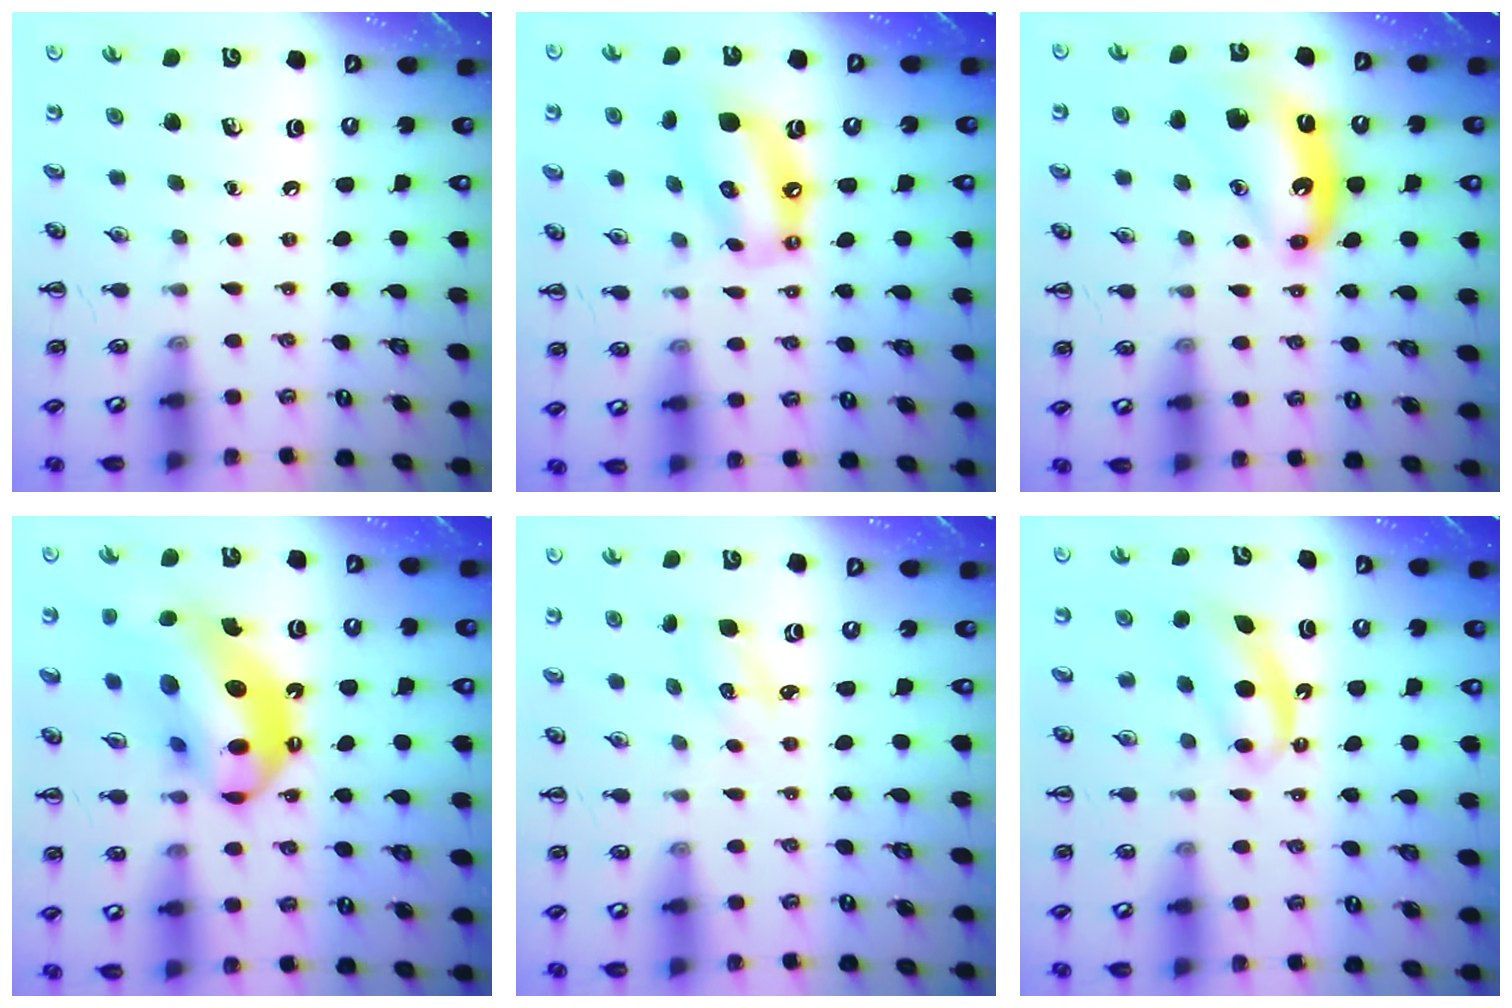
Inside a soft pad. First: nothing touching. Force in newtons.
{"total": 11.1, "press": 10.7, "slide": 2.9}
{"total": 11.5, "press": 11.4, "slide": 1.2}
{"total": 20.3, "press": 19.6, "slide": 5.5}
{"total": 2.5, "press": 2.4, "slide": 0.7}
{"total": 5.2, "press": 5.1, "slide": 1.3}